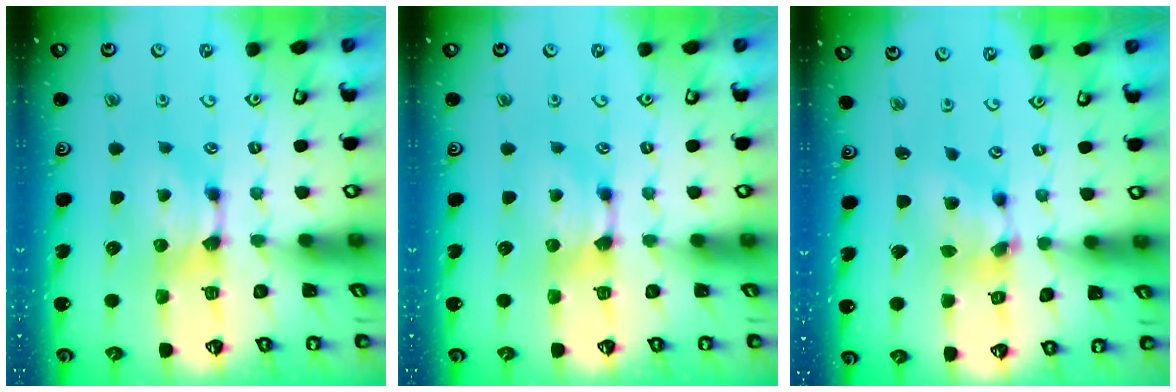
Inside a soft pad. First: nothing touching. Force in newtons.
{"total": 0.0}
{"total": 5.4, "press": 5.1, "slide": 1.7}